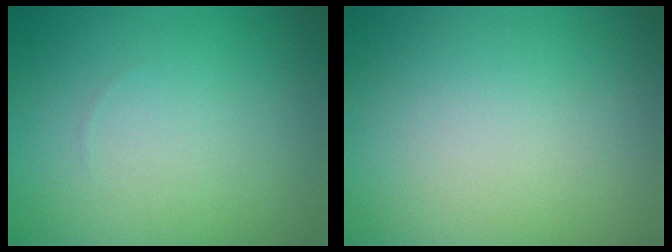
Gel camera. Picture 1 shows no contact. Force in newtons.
{"total": 0.0}